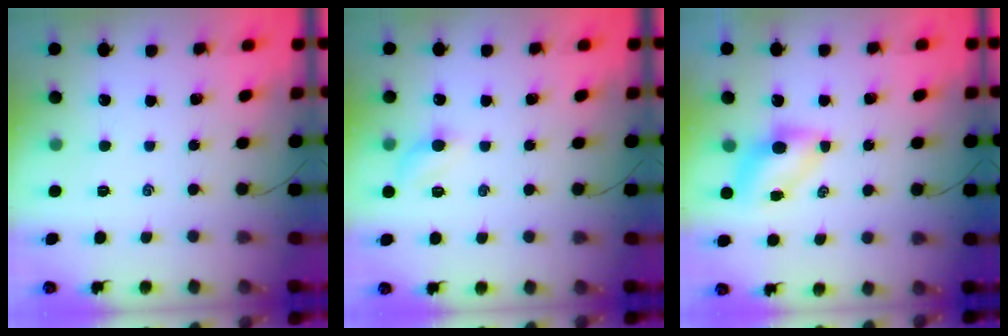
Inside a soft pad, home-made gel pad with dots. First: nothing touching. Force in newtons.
{"total": 4.5, "press": 4.3, "slide": 1.1}
{"total": 5.3, "press": 5.3, "slide": 0.5}